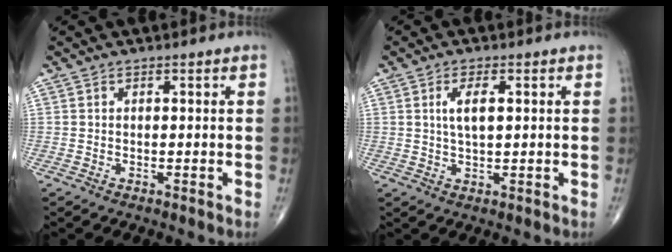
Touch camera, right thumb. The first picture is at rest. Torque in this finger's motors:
{"motor_torque": [-0.15, 0.24, 0.30, 0.25, 0.10]}